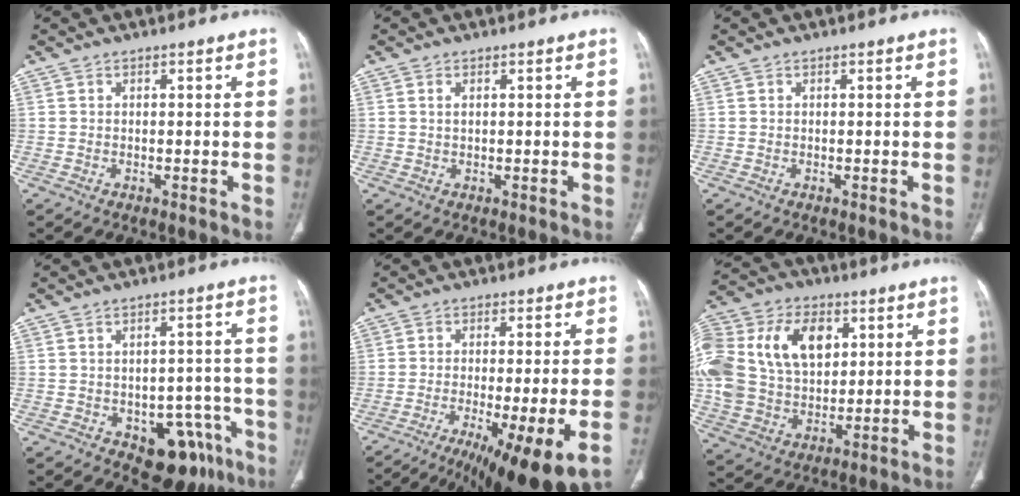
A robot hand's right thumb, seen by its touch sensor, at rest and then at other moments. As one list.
[{"total": 1.2, "force": [0.5, 0.5, 0.9], "torque": [-0.022, 0.003, 0.012]}, {"total": 0.0}, {"total": 11.7, "force": [-6.0, 7.0, 7.2], "torque": [-0.045, 0.036, -0.070]}, {"total": 16.9, "force": [-10.7, 1.2, 13.0], "torque": [-0.168, 0.009, -0.163]}, {"total": 27.7, "force": [7.3, 19.2, 18.6], "torque": [-0.413, 0.043, 0.146]}]